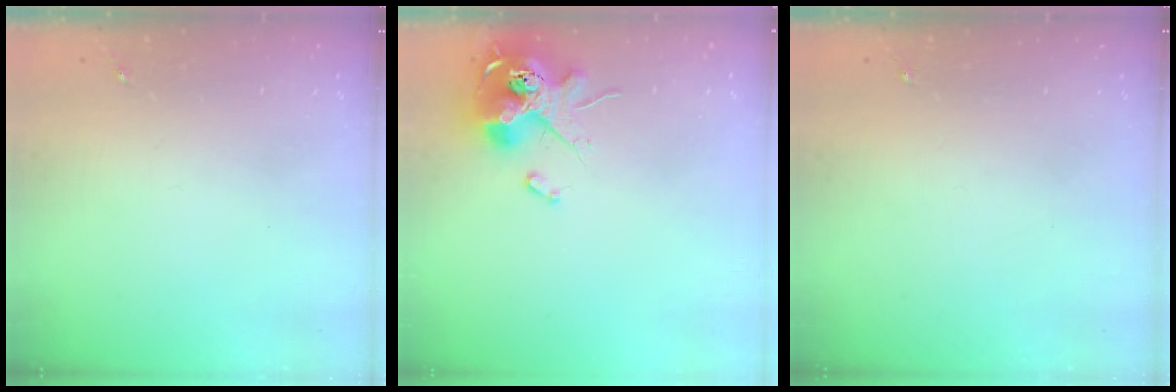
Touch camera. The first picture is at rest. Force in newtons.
{"total": 14.0, "press": 13.9, "slide": 1.5}
{"total": 0.0}